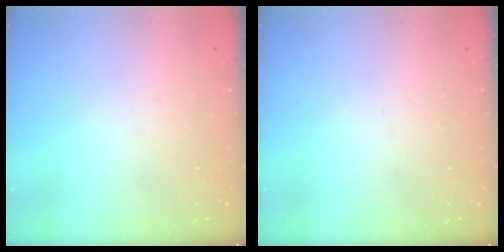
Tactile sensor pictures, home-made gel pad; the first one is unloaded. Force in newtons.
{"total": 0.0}